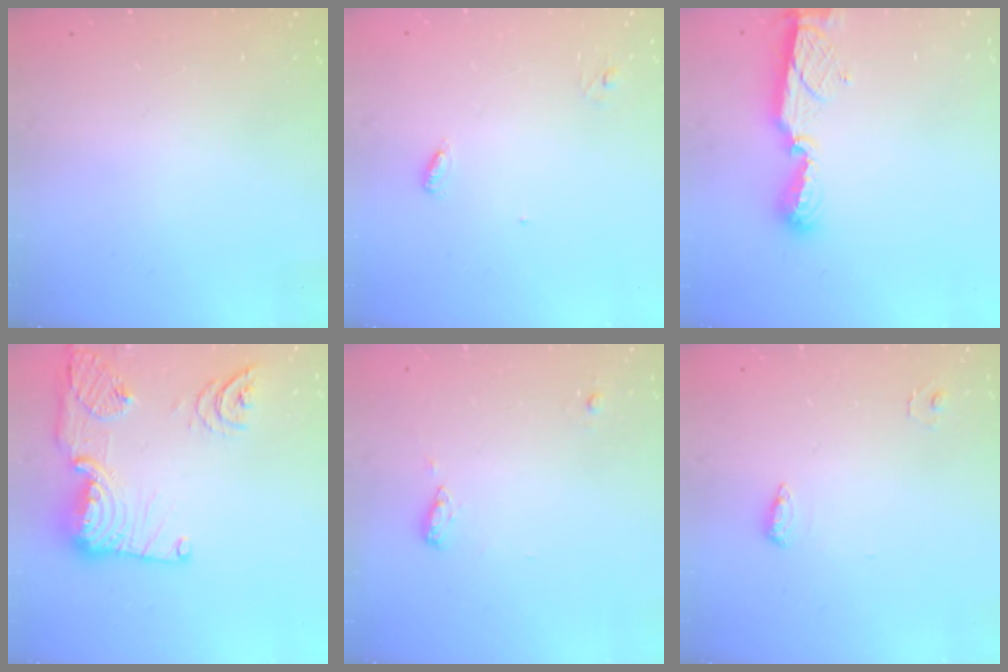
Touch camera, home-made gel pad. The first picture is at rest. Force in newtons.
{"total": 3.4, "press": 3.4, "slide": 0.3}
{"total": 8.9, "press": 8.9, "slide": 0.1}
{"total": 19.0, "press": 19.0, "slide": 1.5}
{"total": 7.0, "press": 6.3, "slide": 2.9}
{"total": 6.2, "press": 6.0, "slide": 1.2}